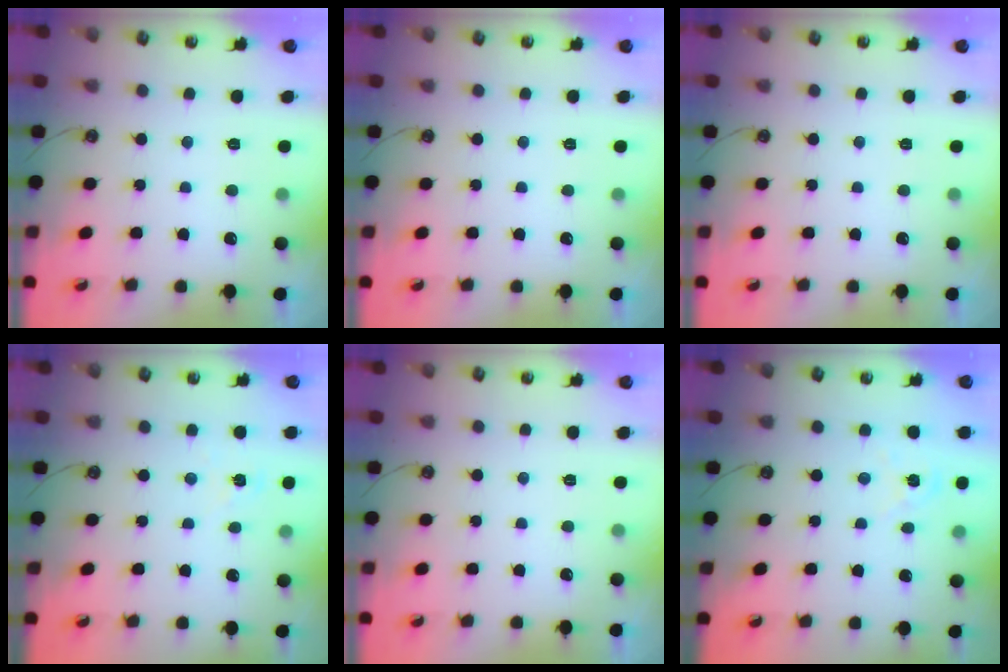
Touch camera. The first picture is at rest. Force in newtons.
{"total": 0.0}
{"total": 0.0}
{"total": 5.6, "press": 5.6, "slide": 0.4}
{"total": 0.0}
{"total": 3.3, "press": 3.3, "slide": 0.5}